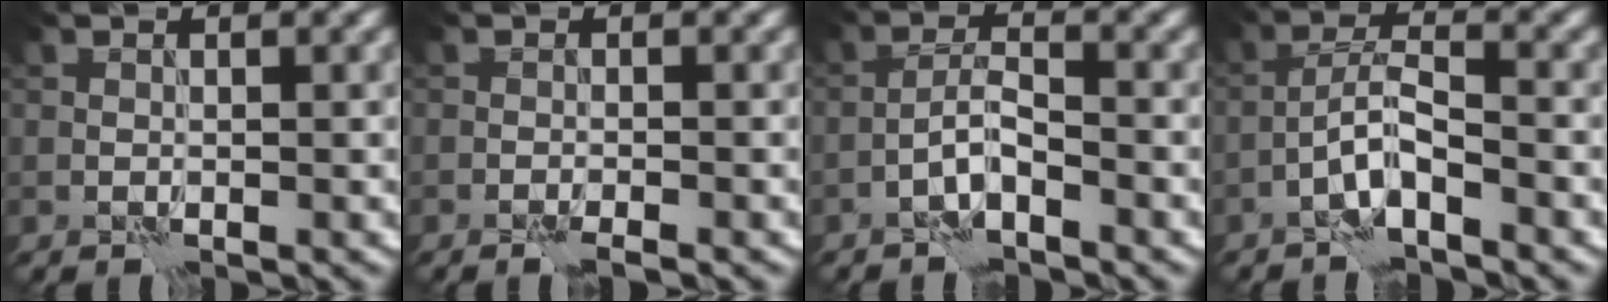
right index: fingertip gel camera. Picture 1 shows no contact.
{"total": 1.4, "force": [-1.0, -0.1, 0.9], "torque": [-0.018, 0.002, -0.020]}
{"total": 2.4, "force": [-1.5, 0.4, 1.8], "torque": [-0.037, 0.012, -0.036]}
{"total": 3.3, "force": [-2.0, 0.6, 2.6], "torque": [-0.052, 0.015, -0.047]}